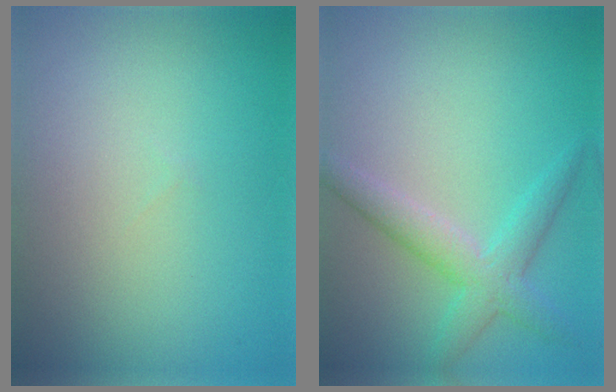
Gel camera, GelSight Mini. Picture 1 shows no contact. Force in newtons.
{"total": 3.3, "press": 3.3, "slide": 0.2}